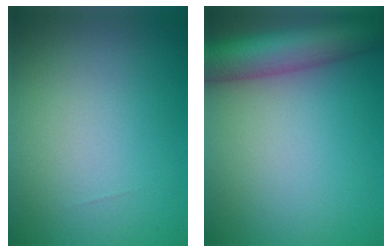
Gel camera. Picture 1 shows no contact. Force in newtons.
{"total": 8.5, "press": 8.5, "slide": 0.4}